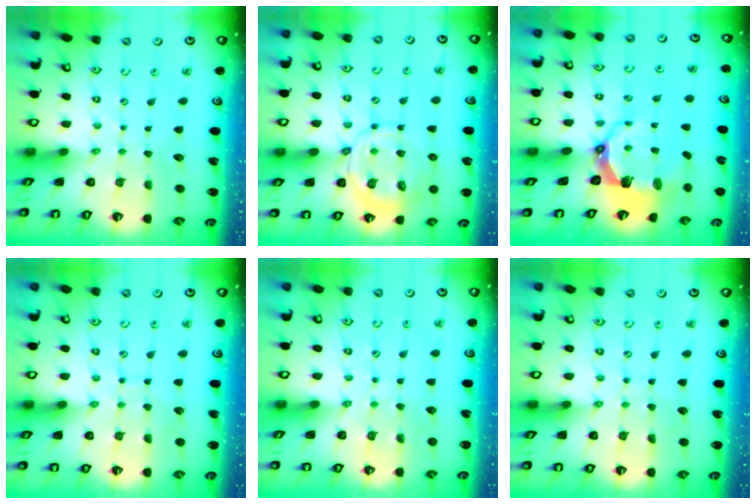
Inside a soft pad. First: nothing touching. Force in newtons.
{"total": 10.4, "press": 10.4, "slide": 1.2}
{"total": 8.7, "press": 7.0, "slide": 5.2}
{"total": 5.7, "press": 5.7, "slide": 0.6}
{"total": 4.8, "press": 4.7, "slide": 0.7}
{"total": 3.0, "press": 3.0, "slide": 0.3}